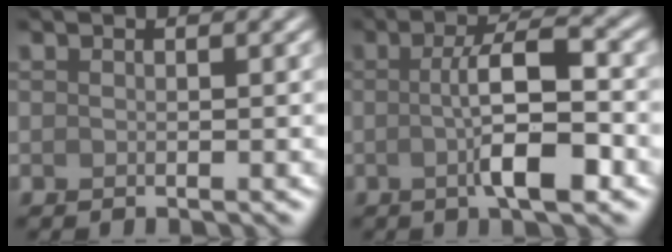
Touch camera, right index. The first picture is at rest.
{"total": 6.3, "force": [-0.9, 1.4, 6.1], "torque": [-0.101, 0.005, -0.019]}